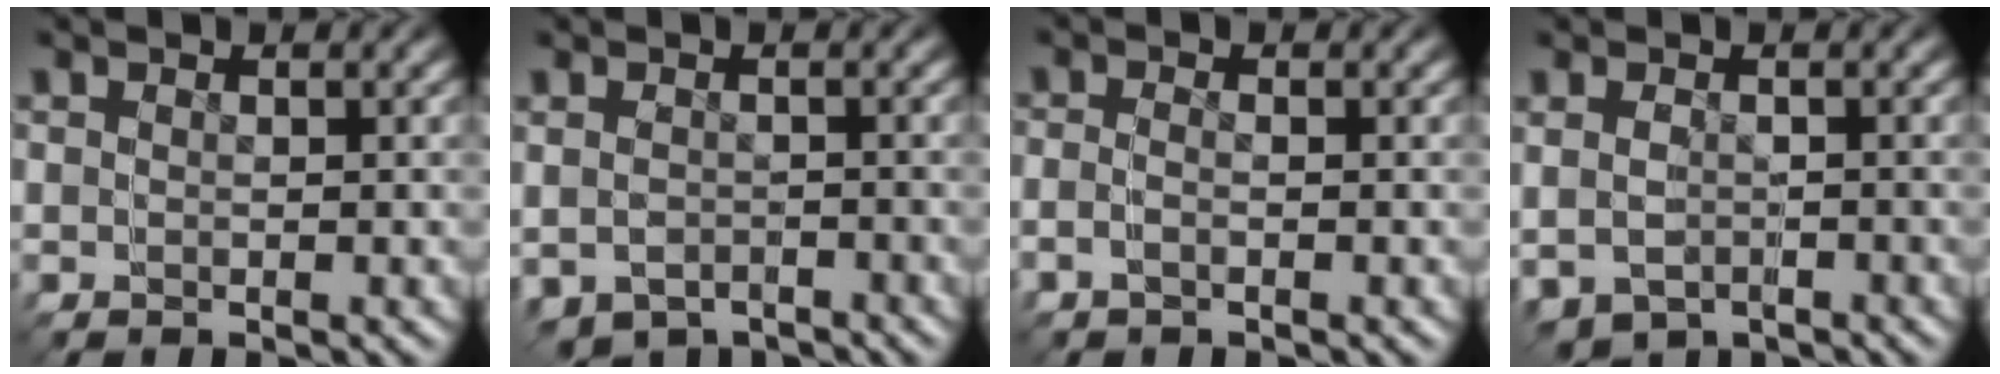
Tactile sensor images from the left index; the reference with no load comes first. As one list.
[{"total": 1.3, "force": [-1.0, -0.5, -0.7], "torque": [0.000, -0.008, -0.010]}, {"total": 3.3, "force": [-2.0, -2.6, -0.6], "torque": [0.006, 0.000, -0.032]}, {"total": 1.0, "force": [-1.0, -0.2, -0.1], "torque": [-0.003, -0.007, -0.010]}]